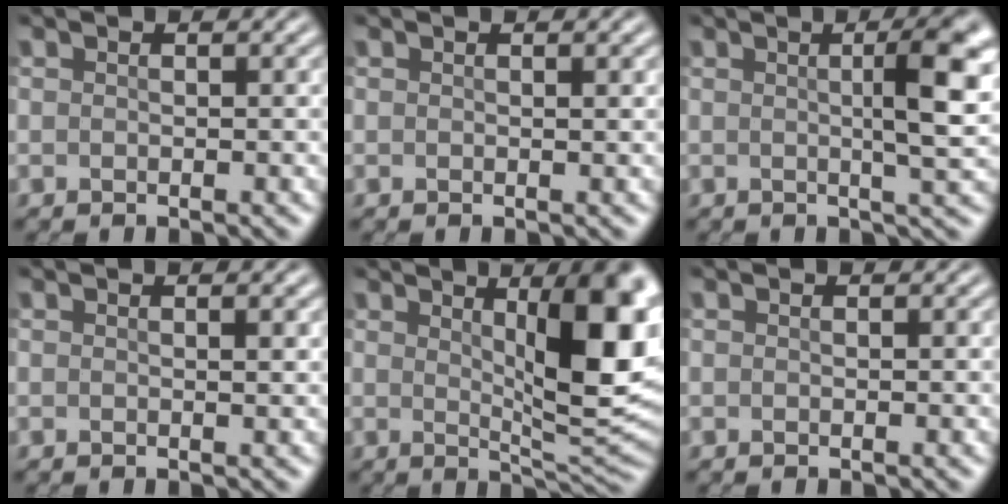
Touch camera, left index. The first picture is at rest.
{"total": 0.0}
{"total": 5.3, "force": [1.1, 0.8, 5.1], "torque": [-0.070, 0.010, 0.016]}
{"total": 0.7, "force": [0.3, 0.2, 0.6], "torque": [-0.011, 0.000, 0.008]}
{"total": 9.6, "force": [2.8, 2.5, 8.9], "torque": [-0.115, -0.002, 0.050]}
{"total": 0.0}